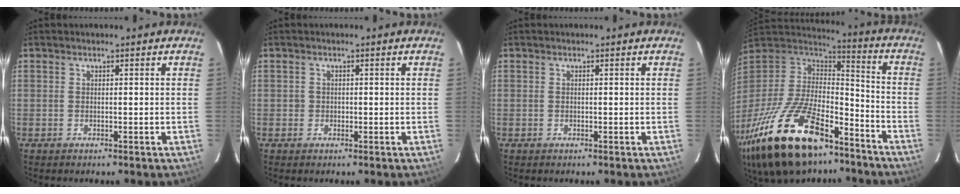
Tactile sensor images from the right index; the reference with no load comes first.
{"total": 1.1, "force": [-0.3, 1.1, 0.1], "torque": [0.001, 0.001, -0.003]}
{"total": 0.0}
{"total": 31.9, "force": [-20.5, 13.4, 20.4], "torque": [-0.414, -0.040, -0.330]}